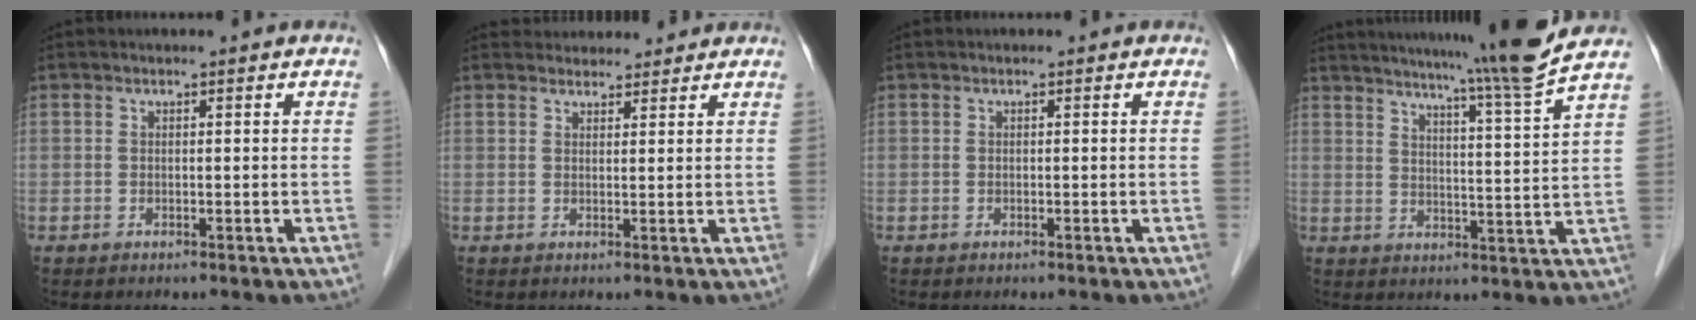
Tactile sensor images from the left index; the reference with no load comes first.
{"total": 5.0, "force": [4.8, 1.4, 0.3], "torque": [0.000, 0.022, 0.065]}
{"total": 0.0}
{"total": 14.0, "force": [12.0, -3.1, 6.5], "torque": [-0.106, -0.044, 0.160]}